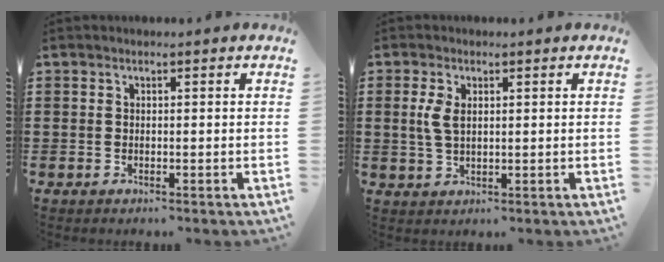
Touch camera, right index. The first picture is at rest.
{"total": 3.7, "force": [0.8, 1.8, 3.1], "torque": [-0.074, 0.005, 0.011]}